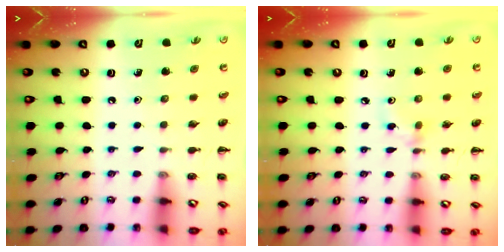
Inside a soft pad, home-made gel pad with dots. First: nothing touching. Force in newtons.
{"total": 2.8, "press": 2.6, "slide": 1.0}